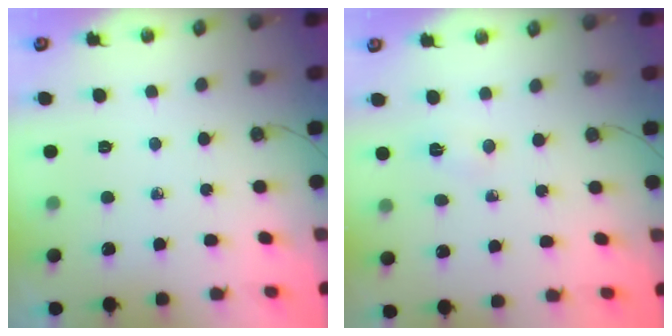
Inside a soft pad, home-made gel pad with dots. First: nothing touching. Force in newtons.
{"total": 2.9, "press": 1.4, "slide": 2.6}